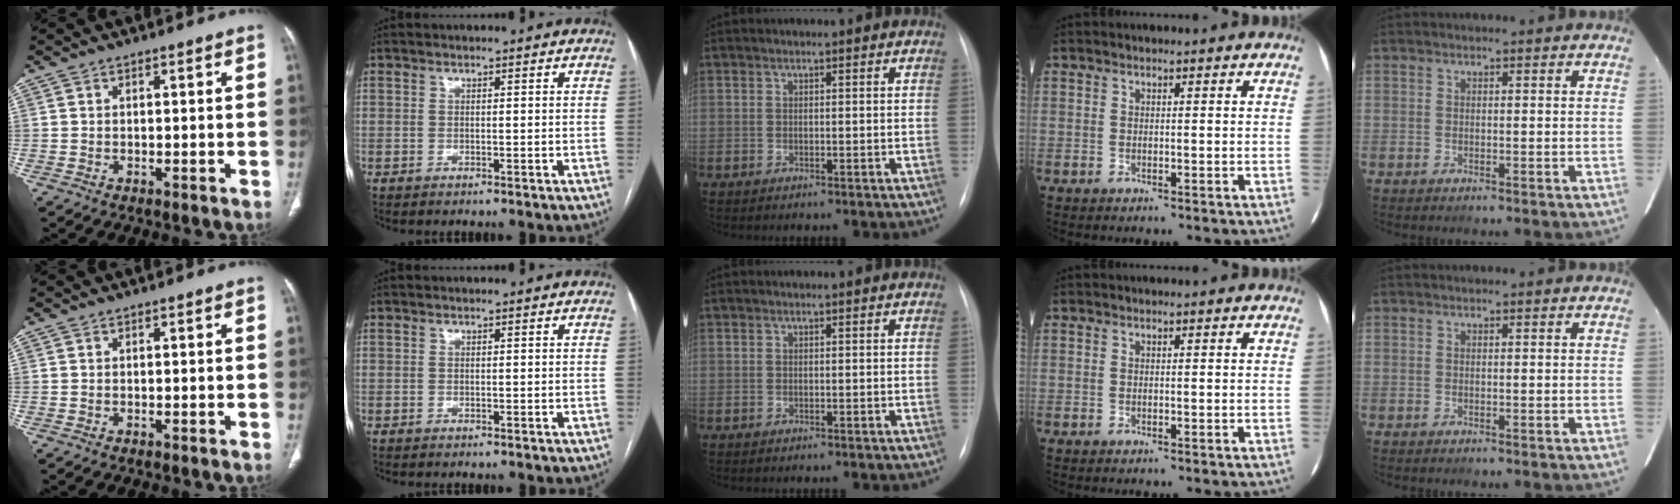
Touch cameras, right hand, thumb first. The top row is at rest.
{}